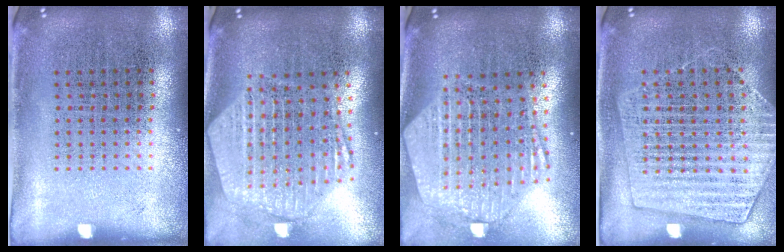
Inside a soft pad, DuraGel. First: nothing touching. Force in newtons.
{"total": 2.6, "press": 2.1, "slide": 1.5}
{"total": 2.7, "press": 2.2, "slide": 1.5}
{"total": 1.5, "press": 1.5, "slide": 0.2}